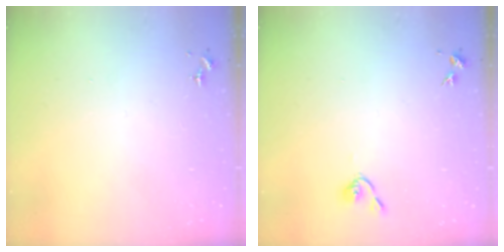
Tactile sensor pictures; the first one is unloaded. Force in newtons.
{"total": 4.0, "press": 3.9, "slide": 0.7}